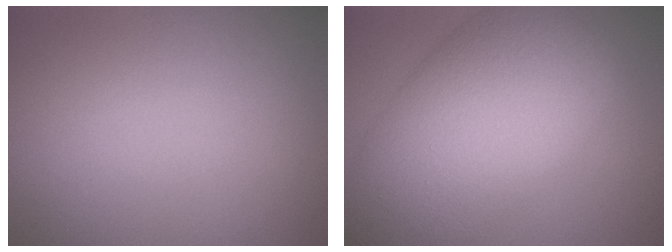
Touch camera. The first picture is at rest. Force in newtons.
{"total": 11.7, "press": 11.7, "slide": 0.4}